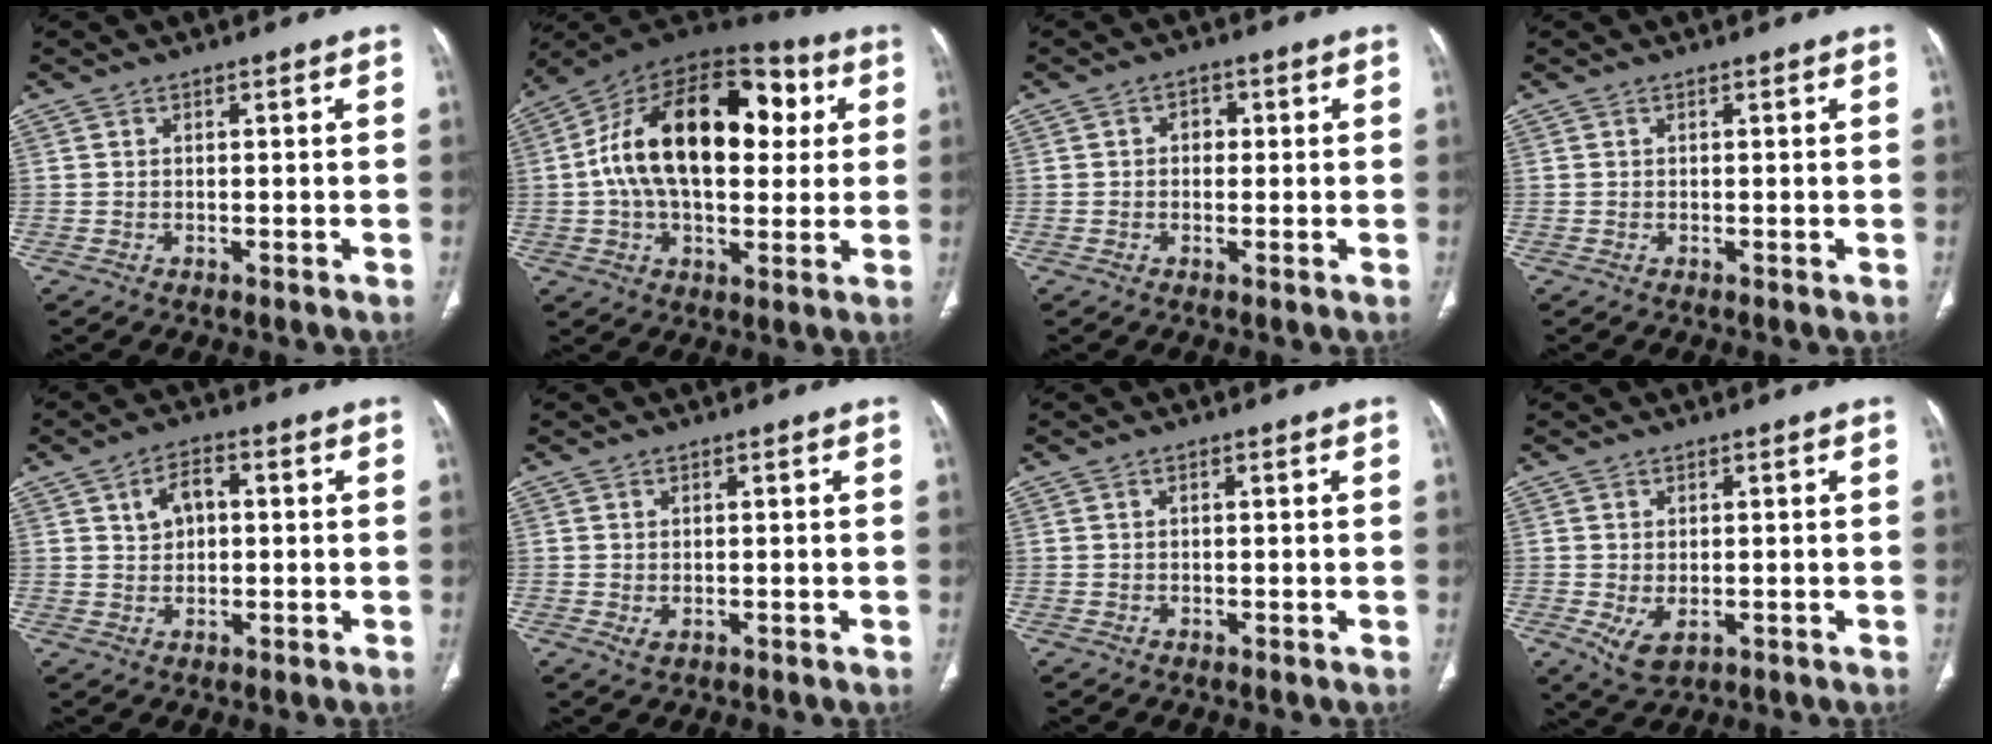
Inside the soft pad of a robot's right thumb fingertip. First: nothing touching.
{"total": 25.7, "force": [4.0, 15.1, 20.4], "torque": [-0.324, 0.027, 0.055]}
{"total": 2.5, "force": [0.2, 2.0, 1.5], "torque": [-0.004, 0.006, -0.002]}
{"total": 0.0}
{"total": 5.2, "force": [1.3, 3.4, 3.7], "torque": [-0.054, 0.007, 0.020]}
{"total": 1.3, "force": [-0.2, 0.8, 1.0], "torque": [-0.021, -0.001, 0.003]}
{"total": 0.0}
{"total": 4.6, "force": [-1.1, 2.7, 3.6], "torque": [-0.068, -0.009, -0.005]}